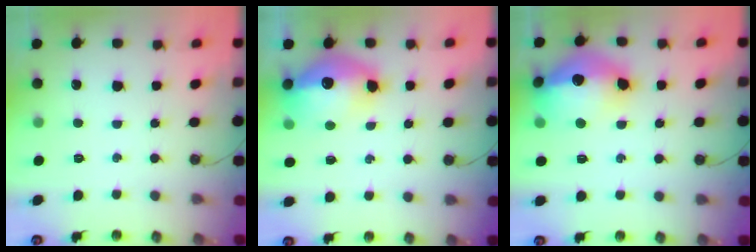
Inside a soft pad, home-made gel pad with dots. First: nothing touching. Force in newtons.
{"total": 16.3, "press": 16.2, "slide": 1.6}
{"total": 18.2, "press": 18.1, "slide": 1.8}